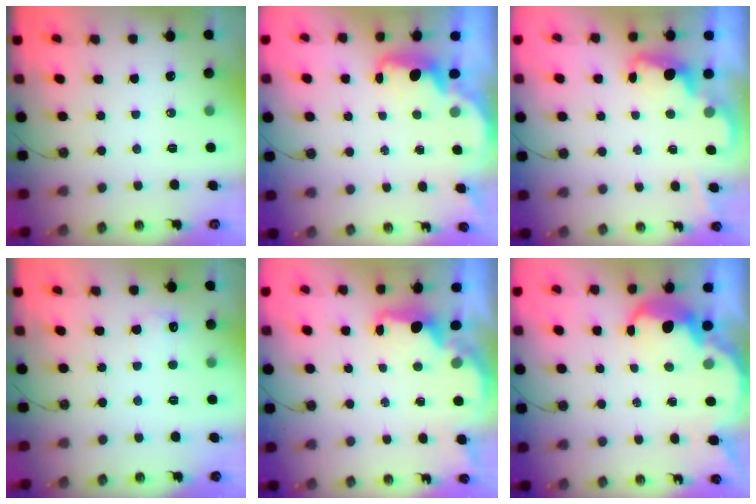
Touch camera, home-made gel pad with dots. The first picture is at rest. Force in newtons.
{"total": 2.2, "press": 2.1, "slide": 0.6}
{"total": 2.3, "press": 2.2, "slide": 0.6}
{"total": 4.7, "press": 4.6, "slide": 1.1}
{"total": 1.9, "press": 1.8, "slide": 0.7}
{"total": 5.6, "press": 5.6, "slide": 0.6}